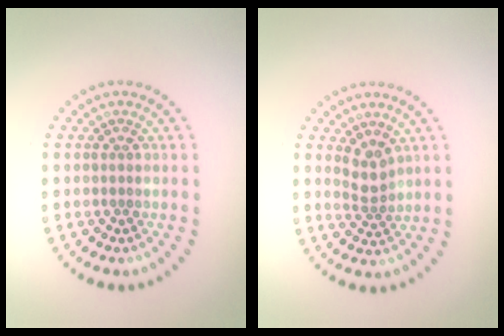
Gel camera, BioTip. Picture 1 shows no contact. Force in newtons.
{"total": 2.1, "press": 1.7, "slide": 1.2}